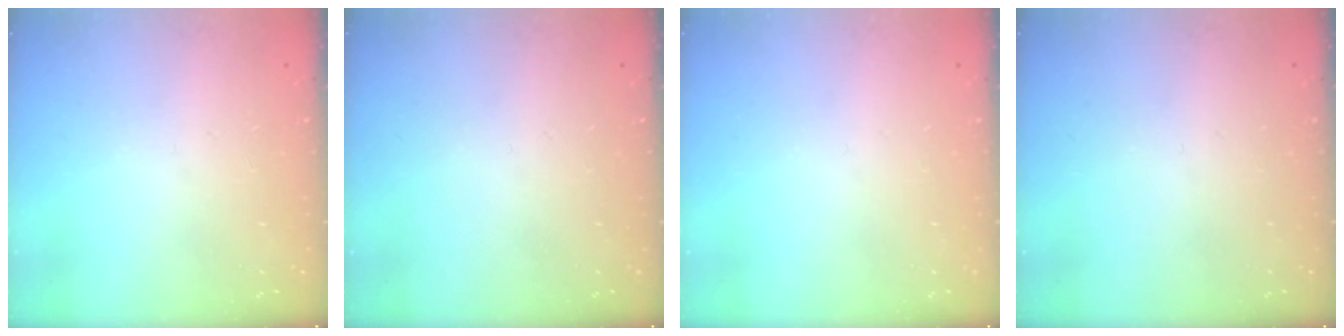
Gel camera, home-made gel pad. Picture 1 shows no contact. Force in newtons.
{"total": 0.0}
{"total": 0.0}
{"total": 0.0}